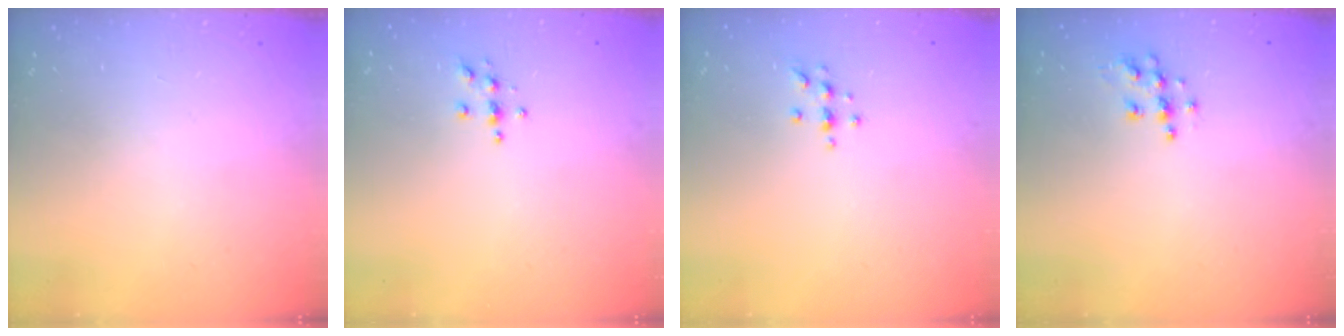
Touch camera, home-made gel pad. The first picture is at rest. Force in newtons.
{"total": 3.9, "press": 3.8, "slide": 0.4}
{"total": 4.7, "press": 4.7, "slide": 0.6}
{"total": 7.4, "press": 7.4, "slide": 0.2}